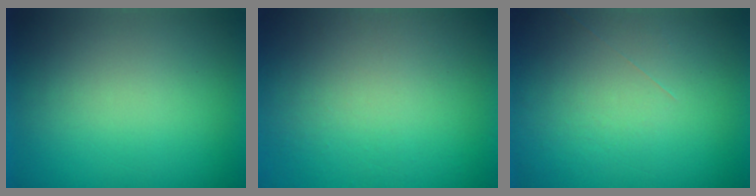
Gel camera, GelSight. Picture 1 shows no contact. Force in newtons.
{"total": 1.2}
{"total": 1.2}